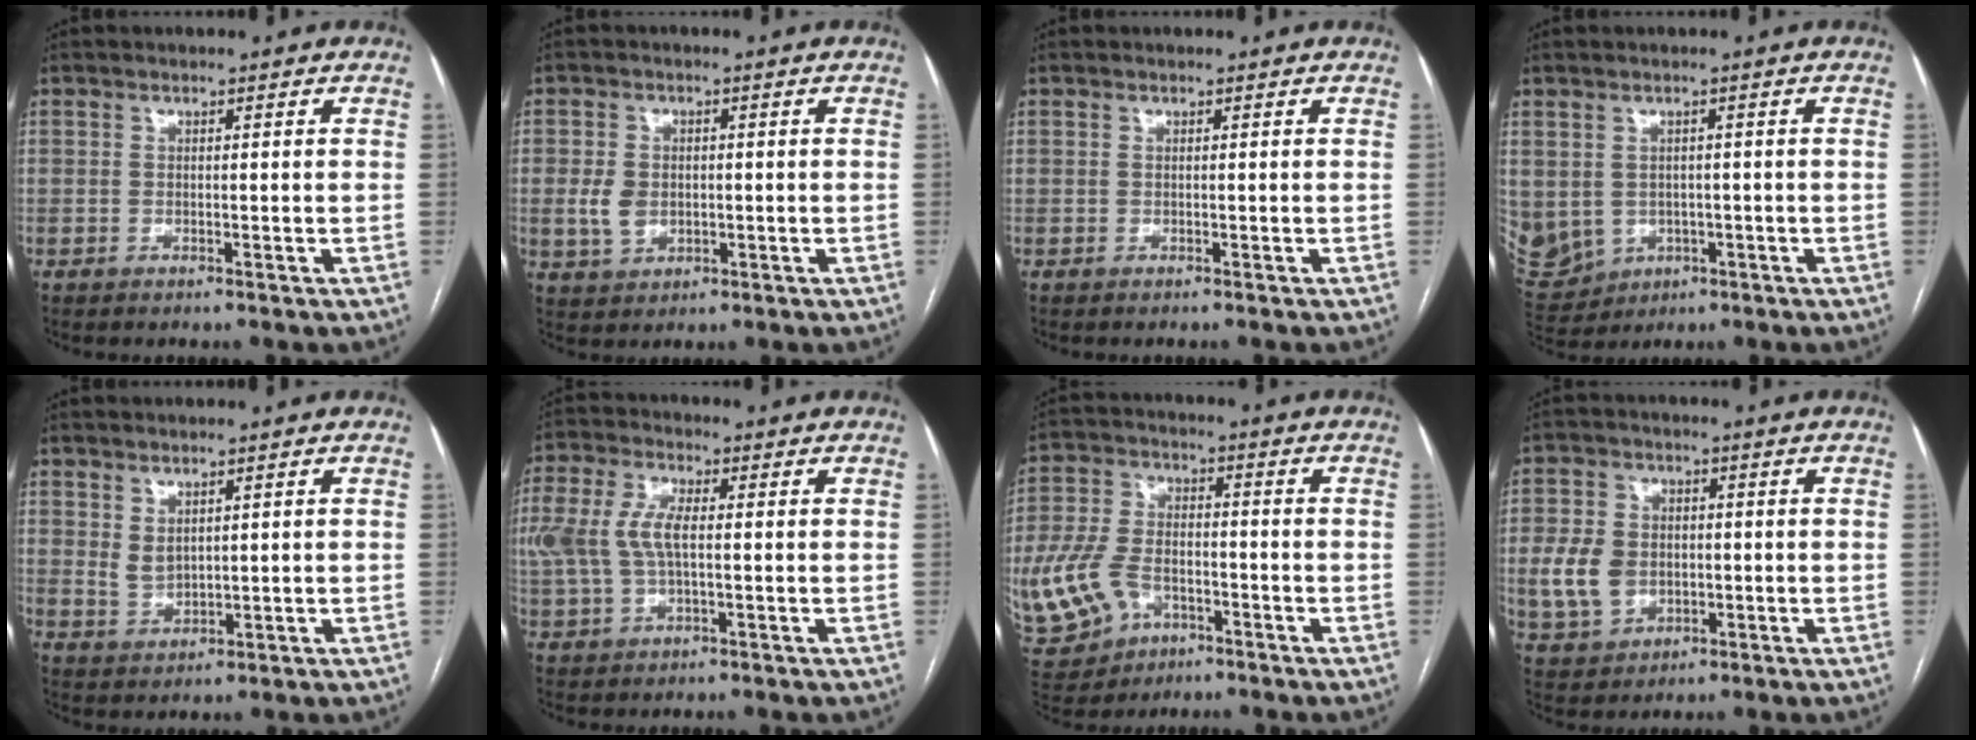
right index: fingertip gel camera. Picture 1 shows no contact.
{"total": 4.7, "force": [-0.2, 3.6, 3.0], "torque": [-0.063, 0.007, 0.006]}
{"total": 0.0}
{"total": 22.0, "force": [-4.5, 19.5, 9.2], "torque": [-0.303, -0.002, -0.038]}
{"total": 2.9, "force": [1.3, 1.8, 1.9], "torque": [-0.041, -0.002, 0.036]}
{"total": 8.8, "force": [0.5, 4.2, 7.7], "torque": [-0.188, 0.017, 0.013]}
{"total": 17.9, "force": [-6.7, 12.9, 10.4], "torque": [-0.292, 0.002, -0.109]}
{"total": 8.8, "force": [-0.7, 7.1, 5.2], "torque": [-0.119, 0.015, -0.002]}